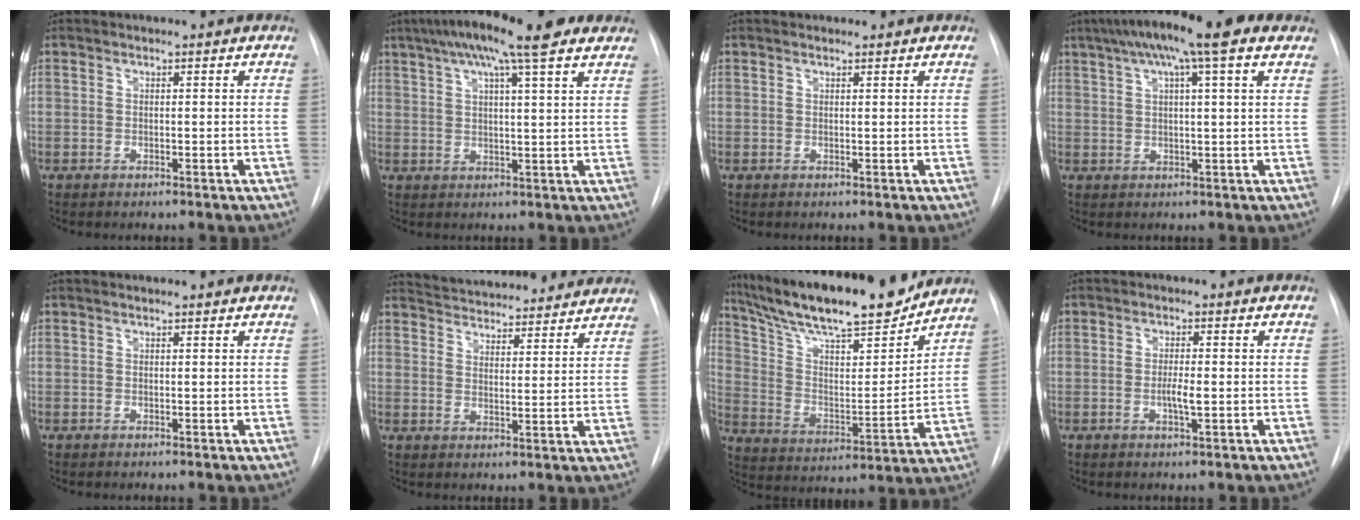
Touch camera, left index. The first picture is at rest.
{"total": 15.1, "force": [9.8, 1.9, 11.3], "torque": [-0.191, 0.038, 0.143]}
{"total": 0.0}
{"total": 13.0, "force": [7.5, 1.7, 10.5], "torque": [-0.177, 0.041, 0.112]}
{"total": 0.7, "force": [0.6, -0.1, 0.2], "torque": [-0.007, 0.007, 0.007]}
{"total": 19.4, "force": [18.1, 4.3, 5.6], "torque": [-0.089, 0.002, 0.237]}
{"total": 21.6, "force": [18.5, 2.9, 10.8], "torque": [-0.190, -0.009, 0.299]}
{"total": 2.8, "force": [-1.5, 0.1, 2.3], "torque": [-0.045, -0.009, -0.022]}